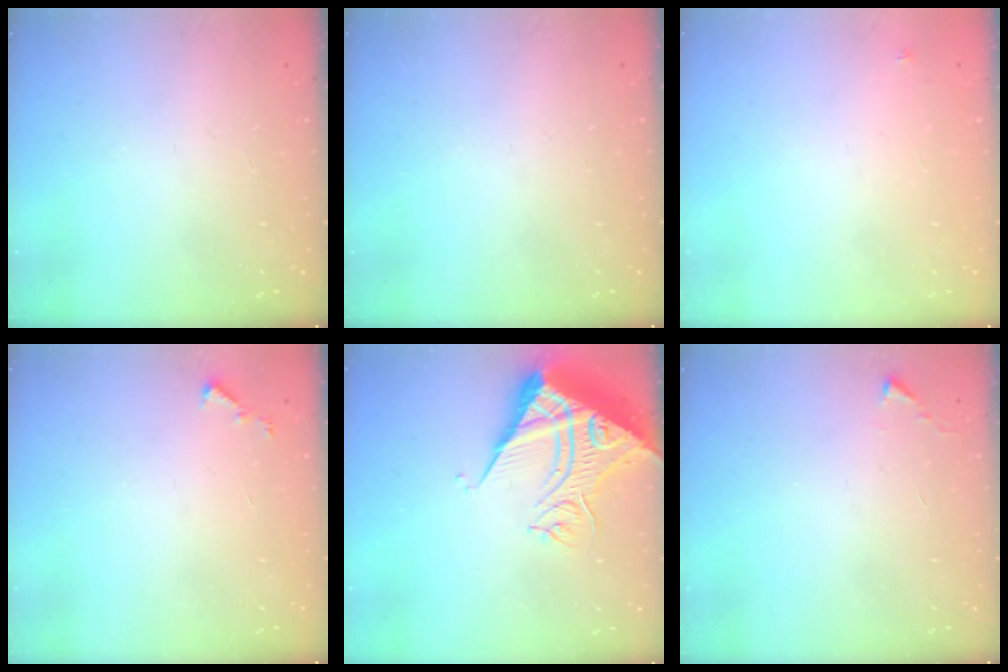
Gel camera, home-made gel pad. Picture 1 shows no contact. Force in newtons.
{"total": 0.0}
{"total": 3.4, "press": 3.3, "slide": 0.4}
{"total": 3.3, "press": 3.3, "slide": 0.3}
{"total": 12.0, "press": 11.9, "slide": 0.7}
{"total": 2.7, "press": 2.7, "slide": 0.5}